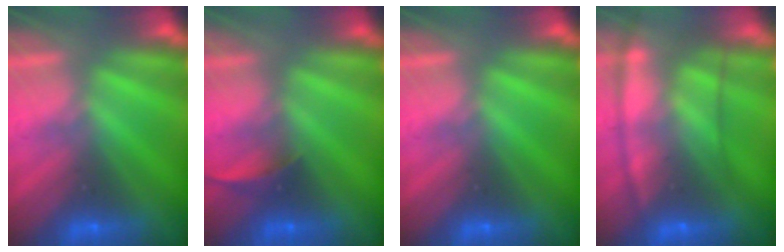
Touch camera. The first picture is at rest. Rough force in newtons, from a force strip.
{"total": 1.8}
{"total": 0.0}
{"total": 5.8}